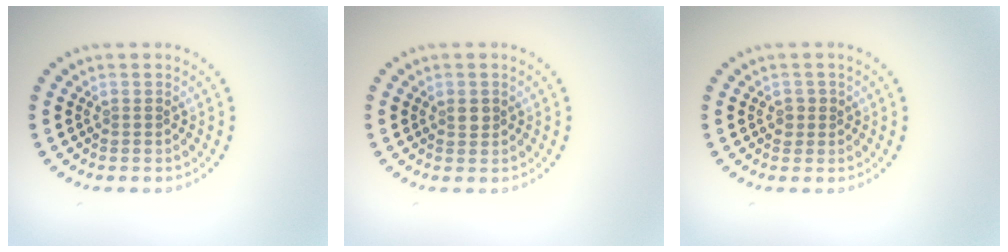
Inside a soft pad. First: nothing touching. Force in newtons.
{"total": 1.0, "press": 1.0, "slide": 0.3}
{"total": 1.0, "press": 0.9, "slide": 0.3}